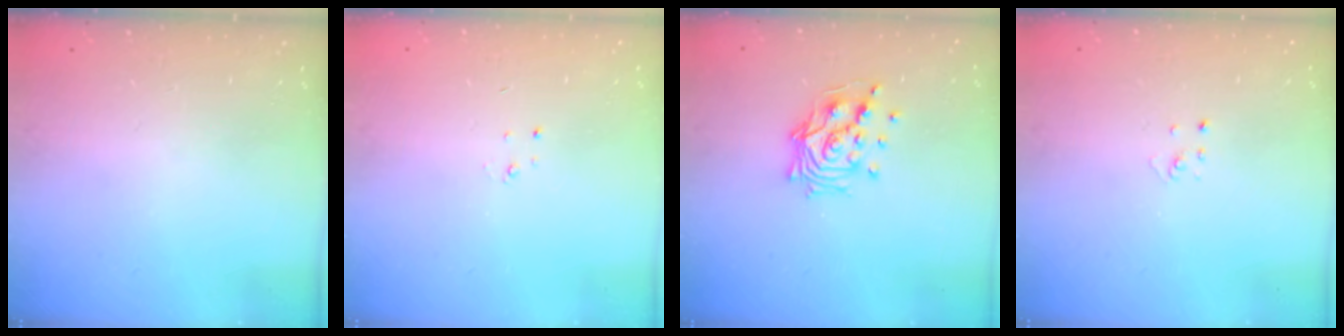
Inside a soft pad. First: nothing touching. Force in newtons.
{"total": 2.3, "press": 2.3, "slide": 0.3}
{"total": 12.5, "press": 12.4, "slide": 1.5}
{"total": 2.1, "press": 2.1, "slide": 0.1}